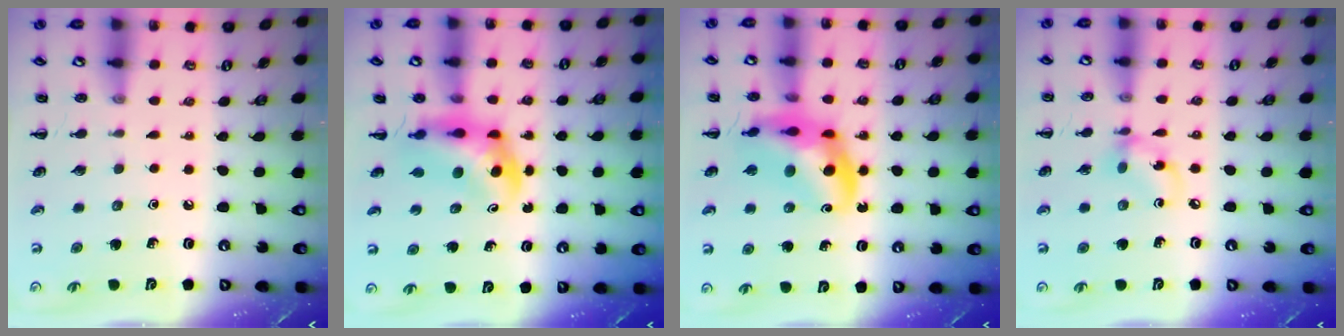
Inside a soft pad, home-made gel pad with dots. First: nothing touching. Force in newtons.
{"total": 6.1, "press": 6.0, "slide": 1.3}
{"total": 11.7, "press": 11.3, "slide": 3.0}
{"total": 7.4, "press": 7.4, "slide": 0.9}